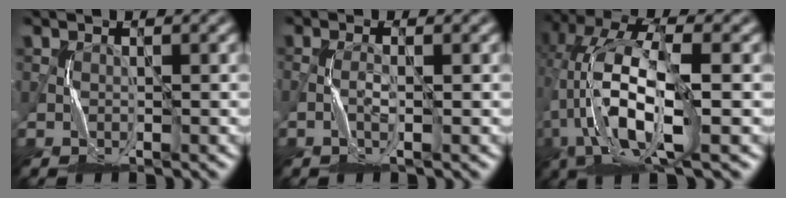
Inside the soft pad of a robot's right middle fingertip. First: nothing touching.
{"total": 1.4, "force": [-0.5, 0.1, 1.3], "torque": [-0.029, 0.005, -0.013]}
{"total": 11.6, "force": [-1.8, 4.4, 10.6], "torque": [-0.219, 0.016, -0.042]}